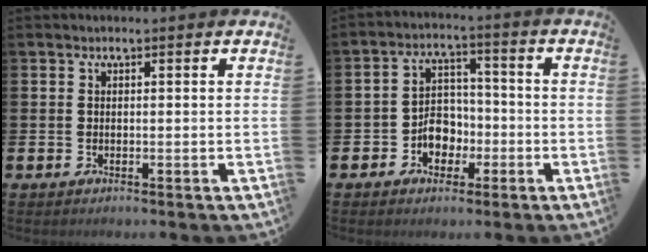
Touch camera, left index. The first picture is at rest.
{"total": 5.0, "force": [-1.8, 4.0, 2.3], "torque": [-0.038, 0.006, -0.039]}